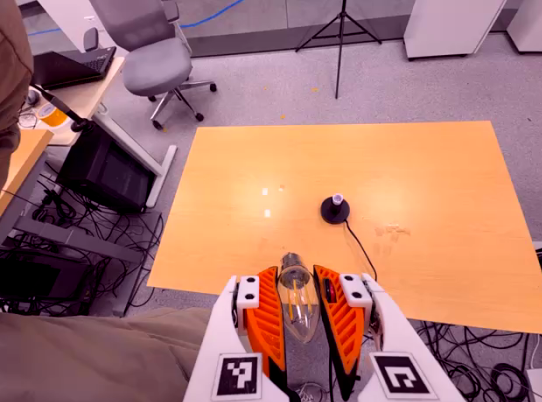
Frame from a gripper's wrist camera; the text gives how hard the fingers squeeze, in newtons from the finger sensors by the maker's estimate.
{"total": 20.5, "left": 22.2, "right": 18.9}